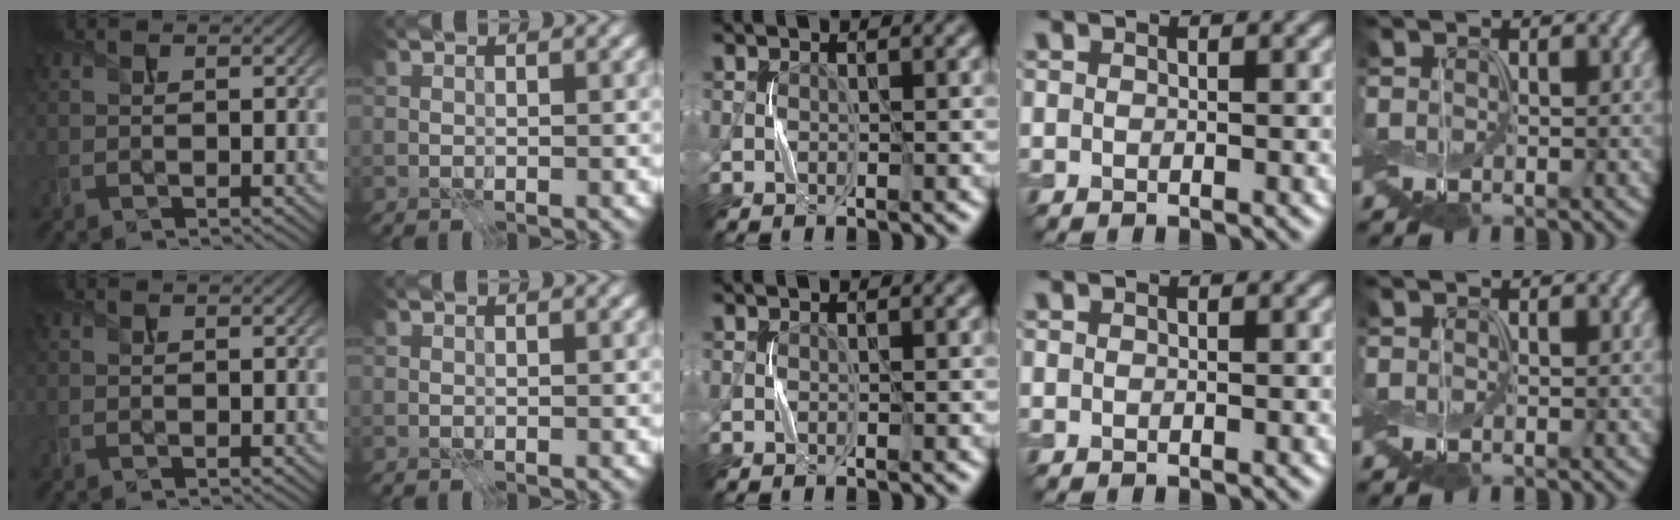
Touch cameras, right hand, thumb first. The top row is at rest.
{}